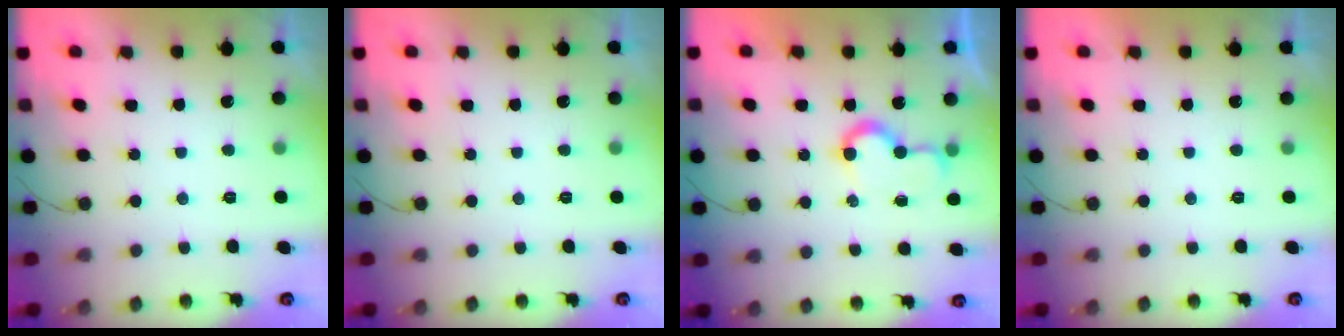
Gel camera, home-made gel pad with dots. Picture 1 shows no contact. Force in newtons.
{"total": 0.0}
{"total": 7.6, "press": 7.6, "slide": 0.5}
{"total": 1.7, "press": 1.7, "slide": 0.0}